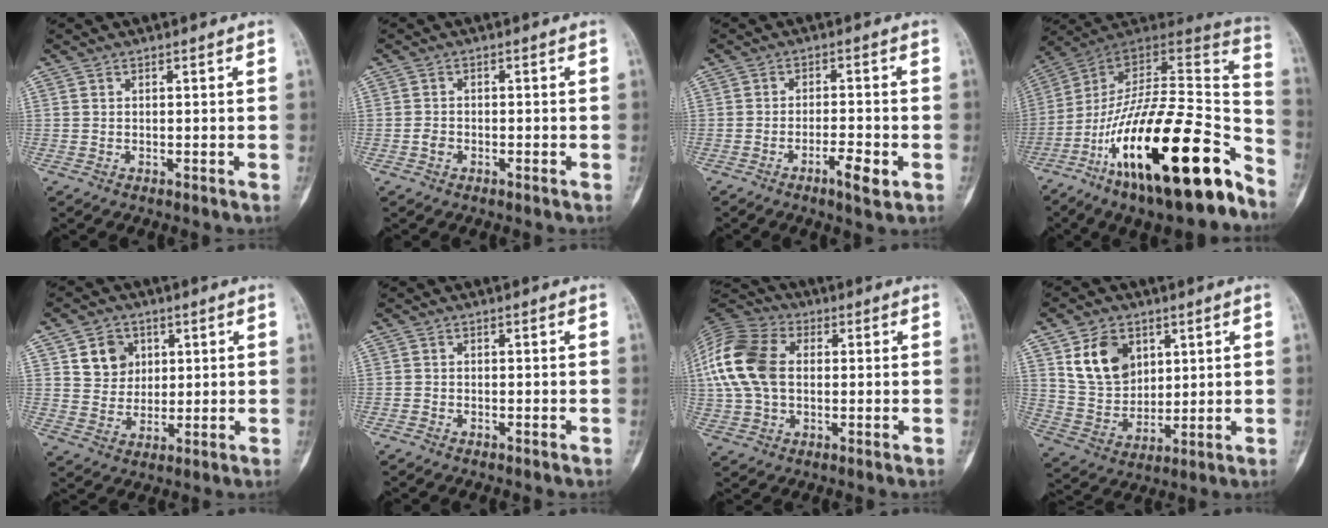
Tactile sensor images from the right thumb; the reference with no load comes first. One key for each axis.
{"total": 1.5, "fx": -0.8, "fy": 1.0, "fz": 0.7, "tx": -0.008, "ty": 0.004, "tz": -0.017}
{"total": 4.9, "fx": -2.3, "fy": 1.1, "fz": 4.2, "tx": -0.071, "ty": 0.009, "tz": -0.038}
{"total": 30.0, "fx": -17.2, "fy": 8.9, "fz": 22.9, "tx": -0.312, "ty": 0.080, "tz": -0.280}
{"total": 7.3, "fx": 2.7, "fy": 6.2, "fz": 2.6, "tx": -0.014, "ty": -0.010, "tz": 0.051}
{"total": 0.5, "fx": -0.5, "fy": 0.2, "fz": 0.0, "tx": -0.004, "ty": -0.001, "tz": -0.015}
{"total": 15.5, "fx": 1.6, "fy": 10.5, "fz": 11.3, "tx": -0.233, "ty": 0.021, "tz": 0.025}
{"total": 11.8, "fx": 4.9, "fy": 8.5, "fz": 6.4, "tx": -0.089, "ty": -0.025, "tz": 0.106}